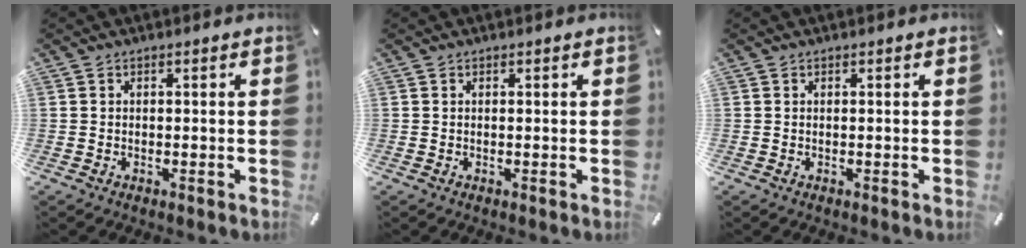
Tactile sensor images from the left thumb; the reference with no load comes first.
{"total": 0.0}
{"total": 0.0}